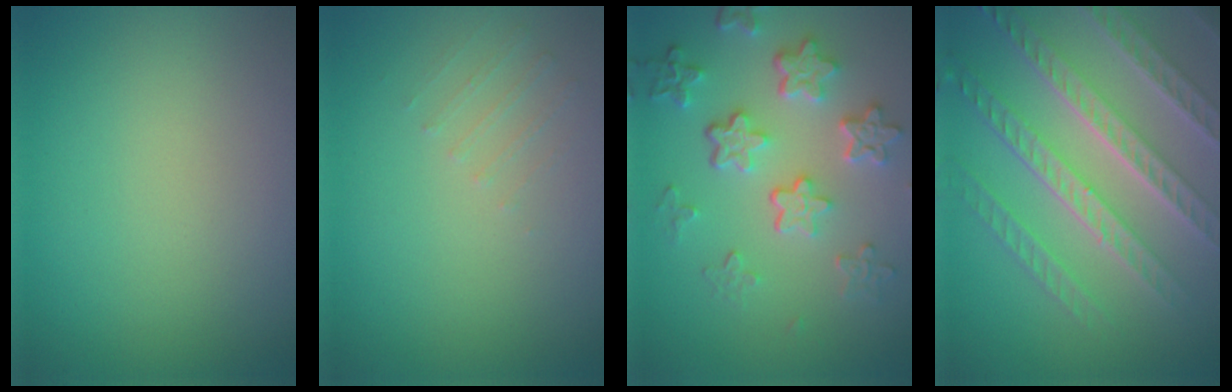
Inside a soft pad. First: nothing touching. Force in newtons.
{"total": 0.6, "press": 0.5, "slide": 0.4}
{"total": 5.8, "press": 4.3, "slide": 3.8}
{"total": 7.9, "press": 5.7, "slide": 5.5}